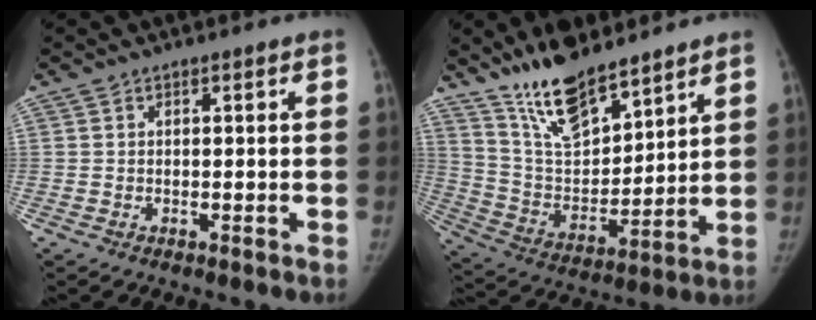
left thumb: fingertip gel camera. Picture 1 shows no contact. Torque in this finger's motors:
{"motor_torque": [2.19, 0.51, 0.90, -1.86, 0.35]}